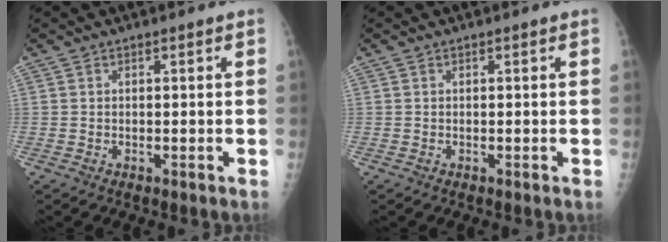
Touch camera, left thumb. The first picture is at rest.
{"total": 0.0}